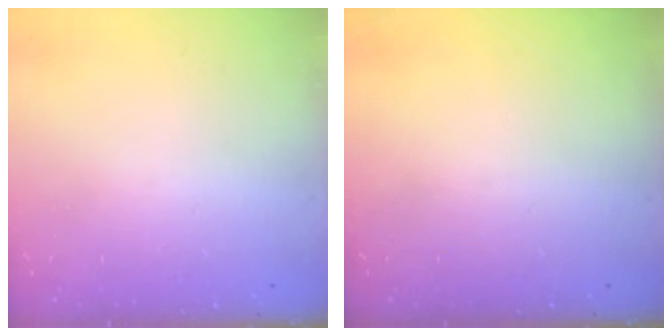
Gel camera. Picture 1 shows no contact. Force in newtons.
{"total": 0.0}